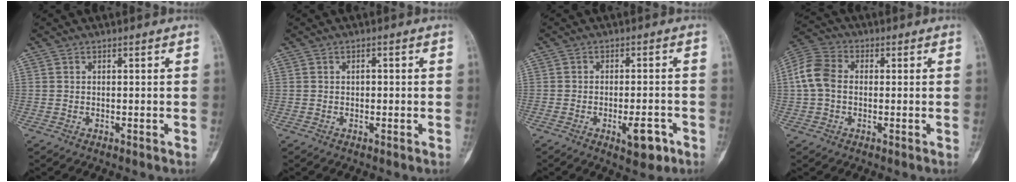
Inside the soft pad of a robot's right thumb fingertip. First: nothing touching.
{"total": 1.1, "force": [0.0, 0.8, 0.8], "torque": [-0.004, 0.003, -0.003]}
{"total": 6.0, "force": [-2.7, 2.4, 4.8], "torque": [-0.056, 0.010, -0.034]}
{"total": 7.6, "force": [0.1, 5.7, 5.0], "torque": [-0.103, 0.021, -0.008]}